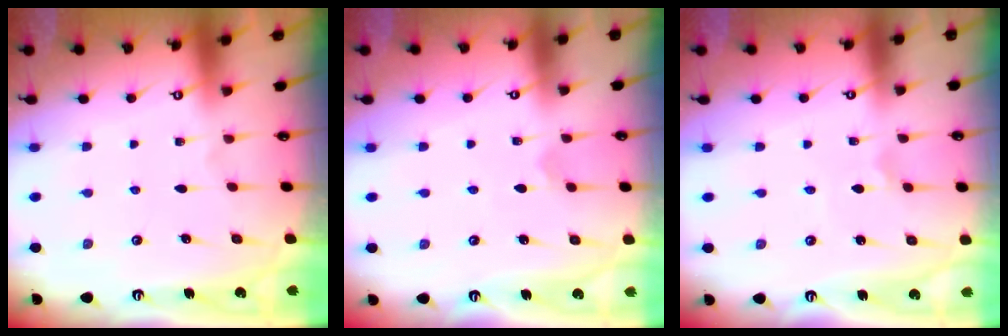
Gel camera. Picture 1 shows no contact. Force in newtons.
{"total": 2.5, "press": 2.4, "slide": 0.6}
{"total": 0.7, "press": 0.5, "slide": 0.4}